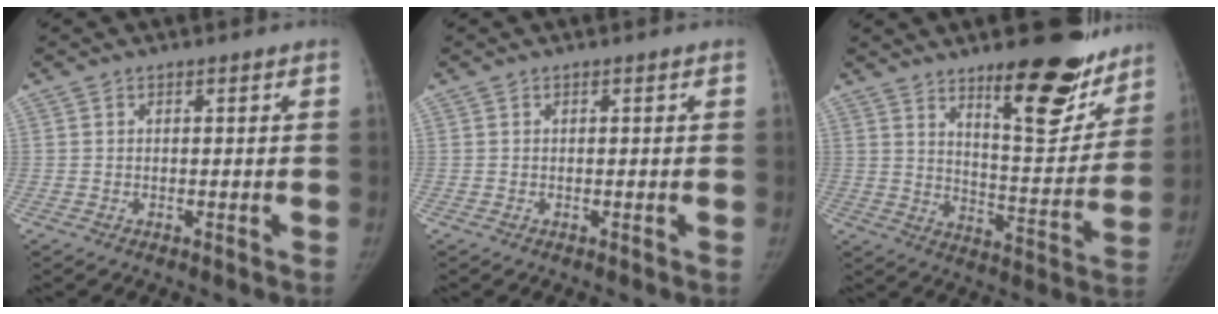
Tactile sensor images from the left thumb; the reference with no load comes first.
{"total": 0.0}
{"total": 19.3, "force": [13.0, 6.4, 12.8], "torque": [-0.119, -0.102, 0.191]}